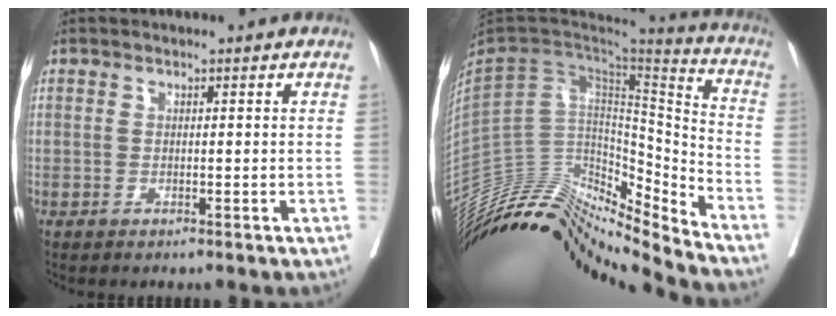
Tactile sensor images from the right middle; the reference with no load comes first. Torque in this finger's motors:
{"motor_torque": [-0.88, -1.25, -0.15, 0.00]}